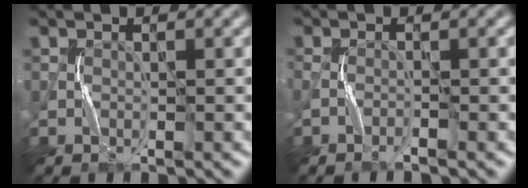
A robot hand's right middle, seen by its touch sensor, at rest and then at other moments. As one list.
[{"total": 1.1, "force": [-0.6, 0.1, 0.9], "torque": [-0.021, 0.003, -0.015]}]